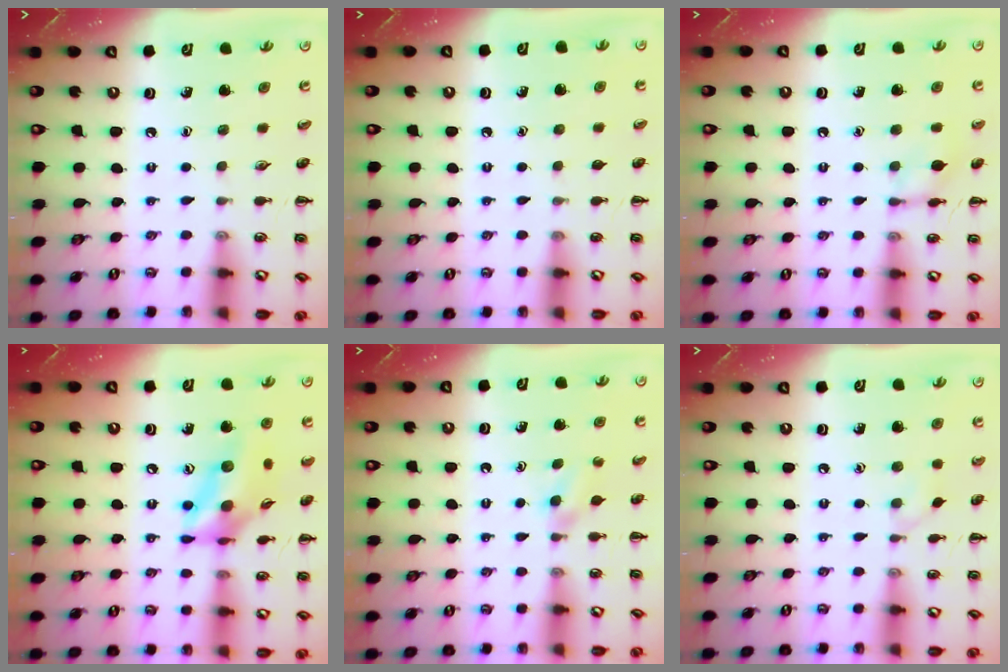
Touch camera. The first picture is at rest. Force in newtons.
{"total": 0.0}
{"total": 7.7, "press": 7.6, "slide": 1.3}
{"total": 13.9, "press": 13.4, "slide": 3.5}
{"total": 2.0, "press": 1.8, "slide": 0.9}
{"total": 3.2, "press": 3.0, "slide": 1.2}